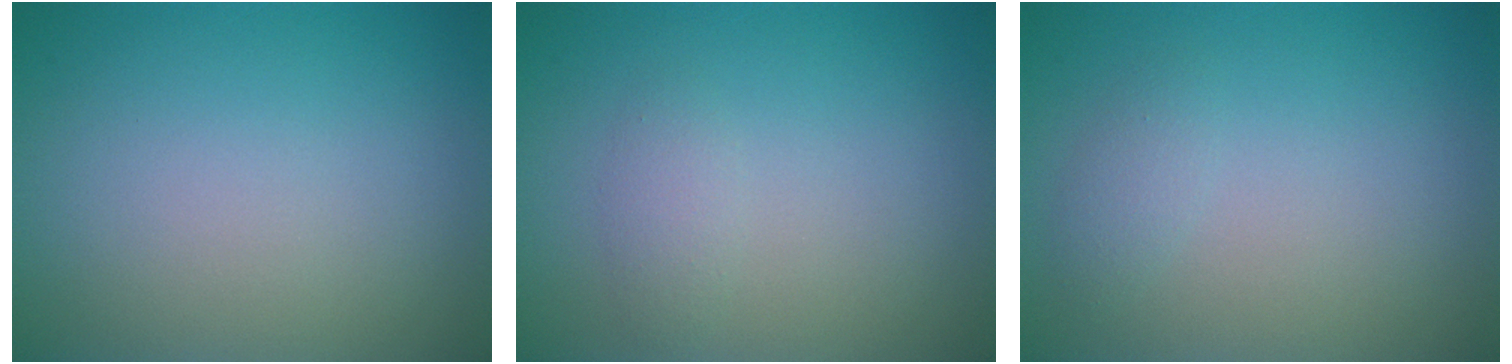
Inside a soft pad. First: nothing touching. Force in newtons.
{"total": 1.1, "press": 1.1, "slide": 0.0}
{"total": 1.1, "press": 1.1, "slide": 0.1}